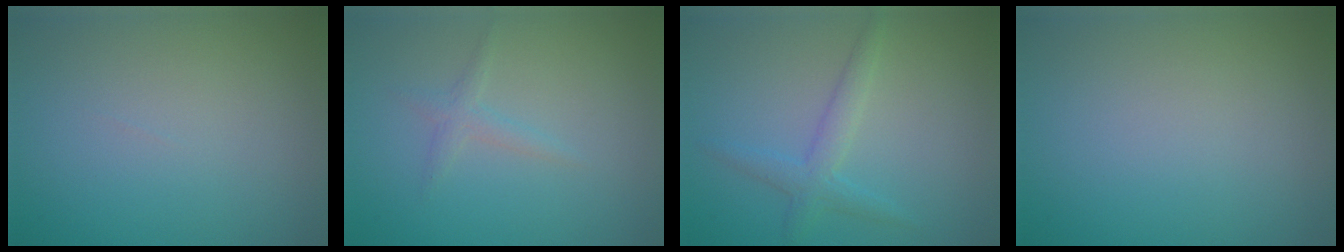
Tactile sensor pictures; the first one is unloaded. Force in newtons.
{"total": 1.3, "press": 1.3, "slide": 0.1}
{"total": 2.2, "press": 2.2, "slide": 0.1}
{"total": 0.0}